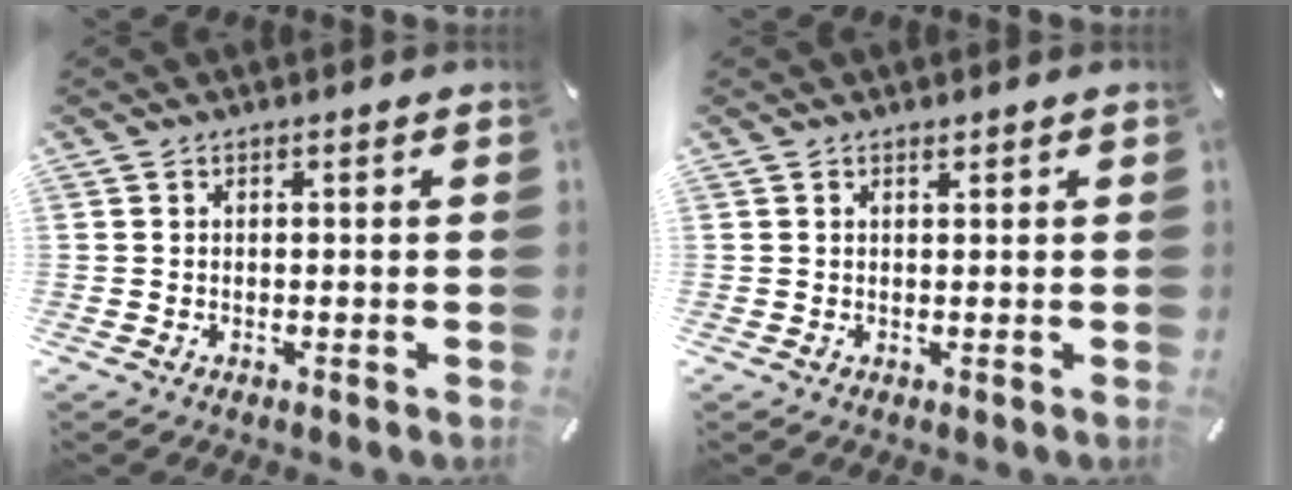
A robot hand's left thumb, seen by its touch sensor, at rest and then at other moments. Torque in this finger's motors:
{"motor_torque": [-0.21, -0.24, -0.04, 0.09, 0.03]}